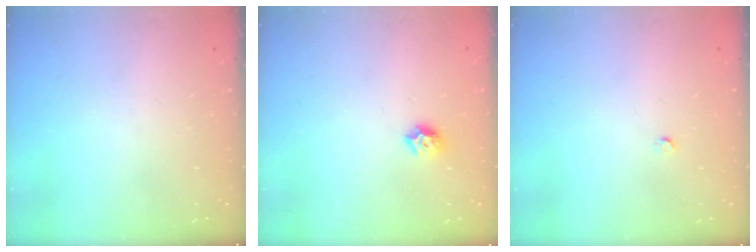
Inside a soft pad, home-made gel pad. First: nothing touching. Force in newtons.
{"total": 6.7, "press": 6.6, "slide": 0.9}
{"total": 2.2, "press": 2.2, "slide": 0.3}